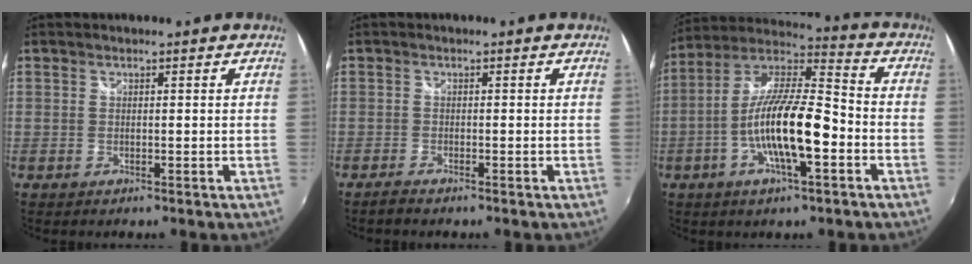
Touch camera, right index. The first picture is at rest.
{"total": 1.8, "force": [-1.6, 0.4, 0.7], "torque": [-0.022, -0.004, -0.034]}
{"total": 16.2, "force": [-5.0, 3.9, 15.0], "torque": [-0.287, -0.003, -0.100]}